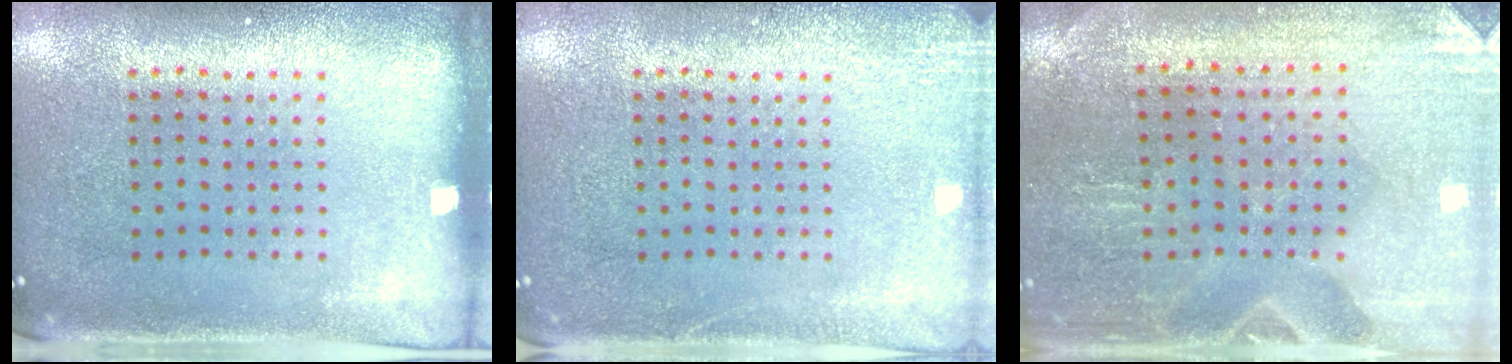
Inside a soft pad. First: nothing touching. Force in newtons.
{"total": 2.1, "press": 2.1, "slide": 0.3}
{"total": 0.8, "press": 0.8, "slide": 0.2}